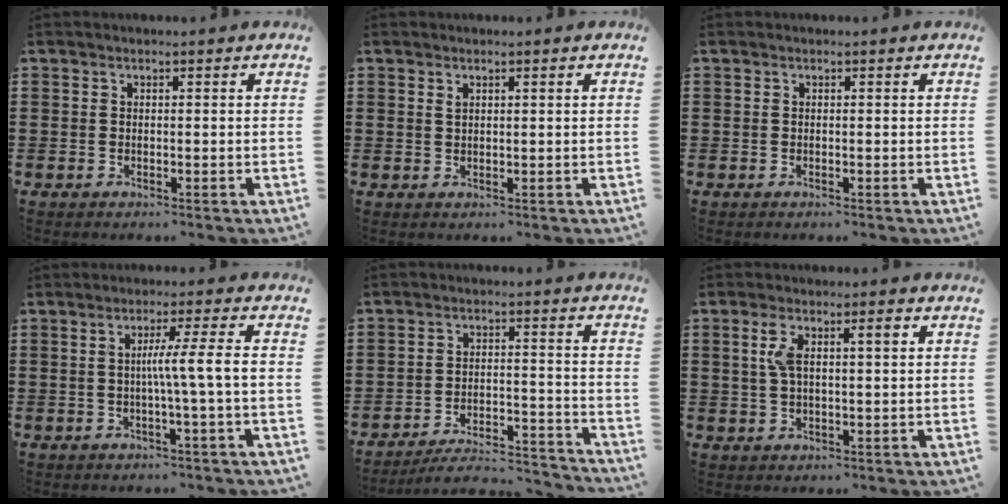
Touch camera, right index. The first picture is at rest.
{"total": 1.0, "force": [0.5, 0.3, 0.8], "torque": [-0.017, 0.003, 0.008]}
{"total": 0.0}
{"total": 5.2, "force": [-0.5, -0.9, 5.1], "torque": [-0.092, -0.008, -0.016]}
{"total": 5.3, "force": [-5.0, 0.8, 1.4], "torque": [-0.030, 0.001, -0.102]}
{"total": 4.9, "force": [1.3, 1.6, 4.4], "torque": [-0.097, 0.006, 0.017]}